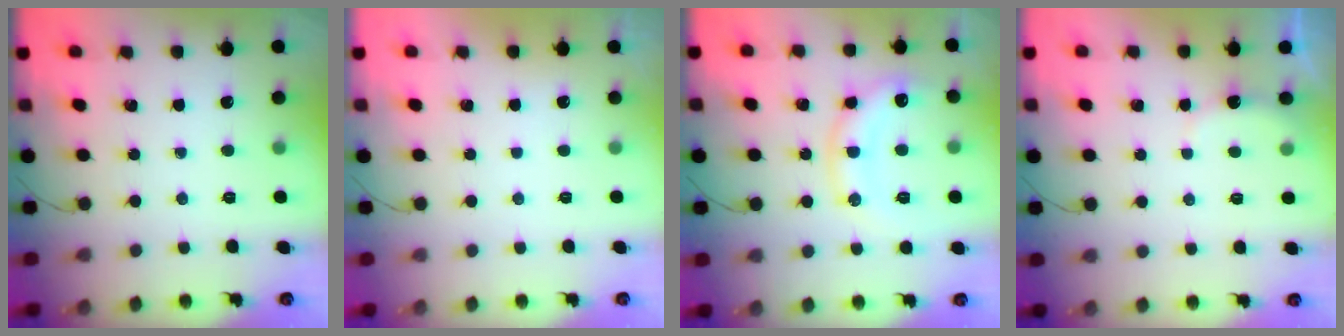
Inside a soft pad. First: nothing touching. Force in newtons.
{"total": 3.0, "press": 3.0, "slide": 0.1}
{"total": 13.0, "press": 12.9, "slide": 0.7}
{"total": 4.4, "press": 4.3, "slide": 0.5}